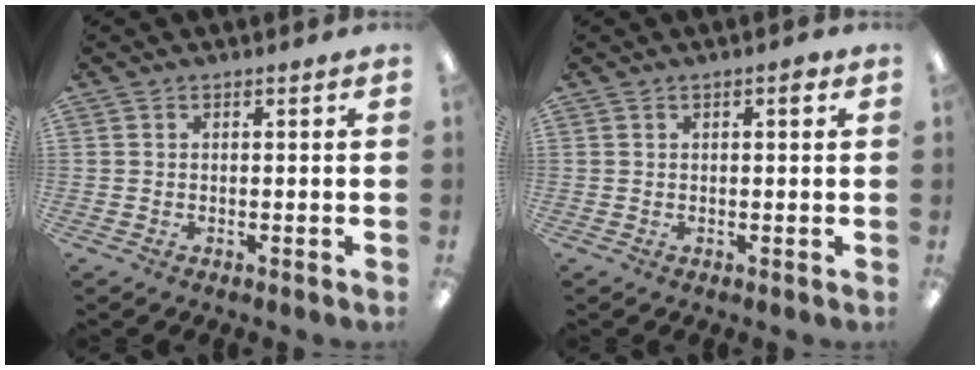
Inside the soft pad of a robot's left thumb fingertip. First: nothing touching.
{"total": 1.4, "force": [0.6, 0.5, 1.2], "torque": [-0.017, 0.001, 0.008]}